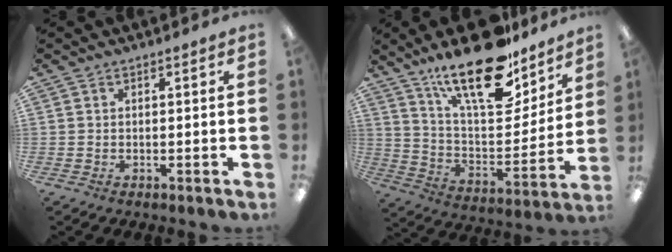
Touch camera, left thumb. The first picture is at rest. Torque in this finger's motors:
{"motor_torque": [1.95, 1.11, 1.48, -1.29, 0.37]}